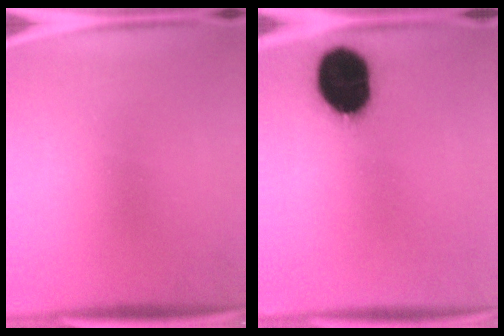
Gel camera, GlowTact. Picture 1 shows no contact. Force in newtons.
{"total": 19.4}